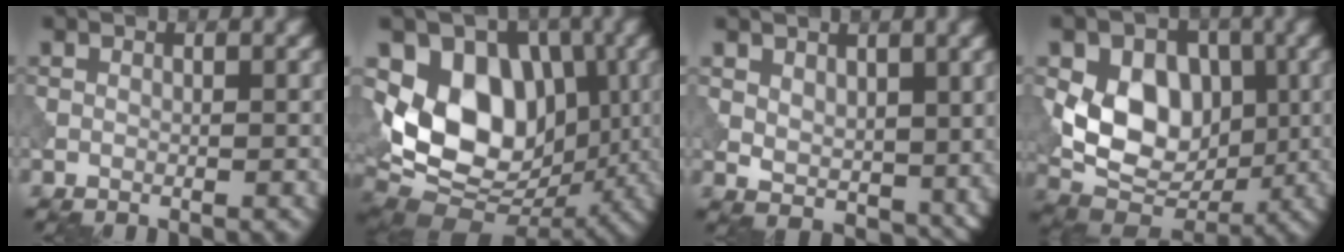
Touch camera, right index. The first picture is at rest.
{"total": 10.3, "force": [1.2, 7.7, 6.8], "torque": [-0.118, -0.017, 0.018]}
{"total": 4.0, "force": [1.6, 2.6, 2.6], "torque": [-0.048, -0.014, 0.034]}
{"total": 8.7, "force": [0.5, 6.4, 5.9], "torque": [-0.098, -0.006, 0.007]}